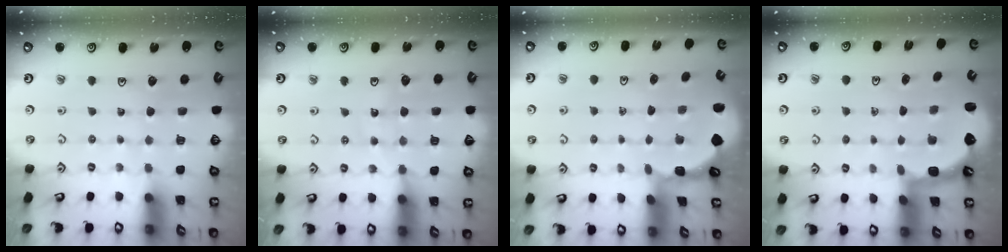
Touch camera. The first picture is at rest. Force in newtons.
{"total": 9.5, "press": 8.9, "slide": 3.4}
{"total": 1.1, "press": 1.1, "slide": 0.1}
{"total": 2.5, "press": 2.2, "slide": 1.3}